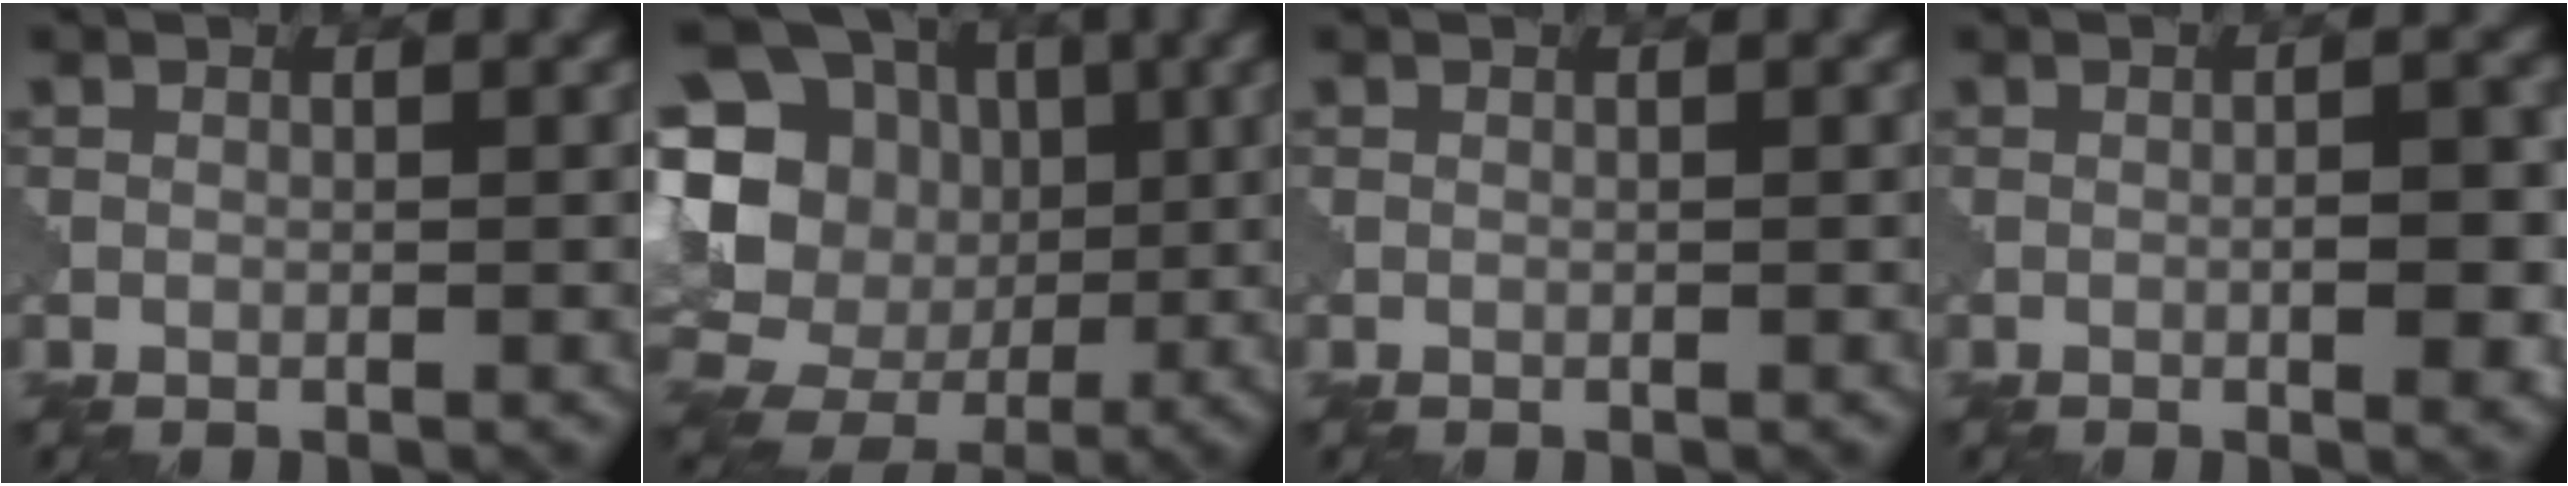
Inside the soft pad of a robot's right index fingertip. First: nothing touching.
{"total": 17.6, "force": [-0.3, 16.4, 6.5], "torque": [-0.166, 0.013, -0.020]}
{"total": 0.0}
{"total": 4.0, "force": [-1.2, 1.0, 3.7], "torque": [-0.047, 0.003, -0.012]}